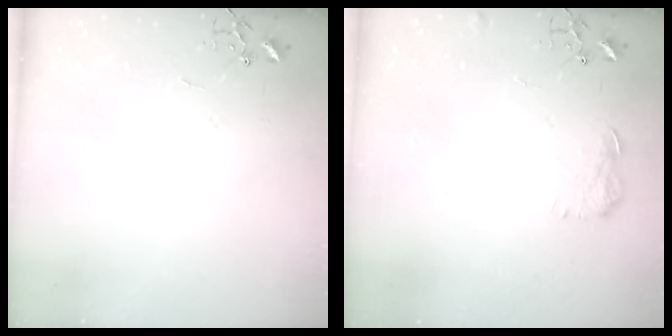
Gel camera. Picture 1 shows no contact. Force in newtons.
{"total": 7.6, "press": 7.6, "slide": 0.3}